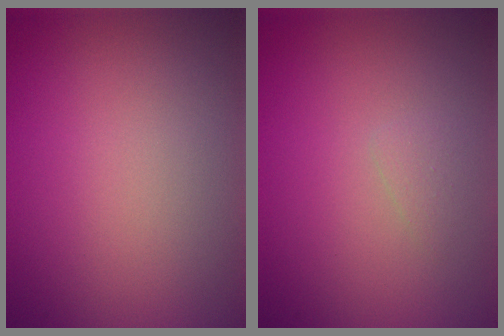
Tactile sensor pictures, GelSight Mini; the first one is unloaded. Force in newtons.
{"total": 0.7, "press": 0.7, "slide": 0.0}